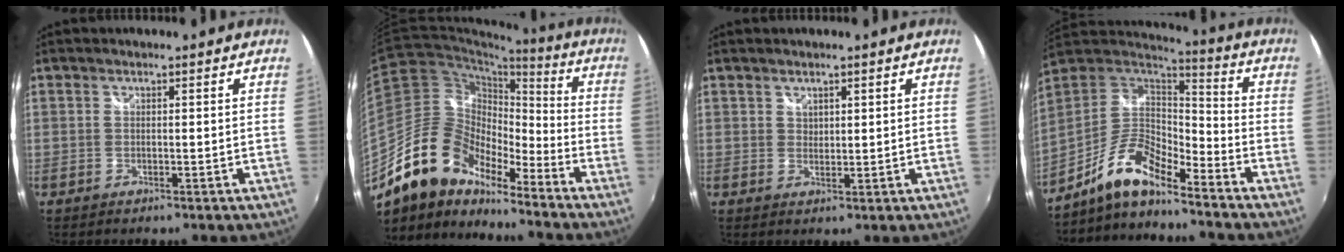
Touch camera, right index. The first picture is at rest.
{"total": 16.2, "force": [-13.1, 7.5, 6.1], "torque": [-0.121, 0.023, -0.248]}
{"total": 1.5, "force": [1.2, 0.9, 0.3], "torque": [0.002, 0.000, 0.021]}
{"total": 12.7, "force": [-9.6, 3.3, 7.7], "torque": [-0.166, 0.007, -0.188]}